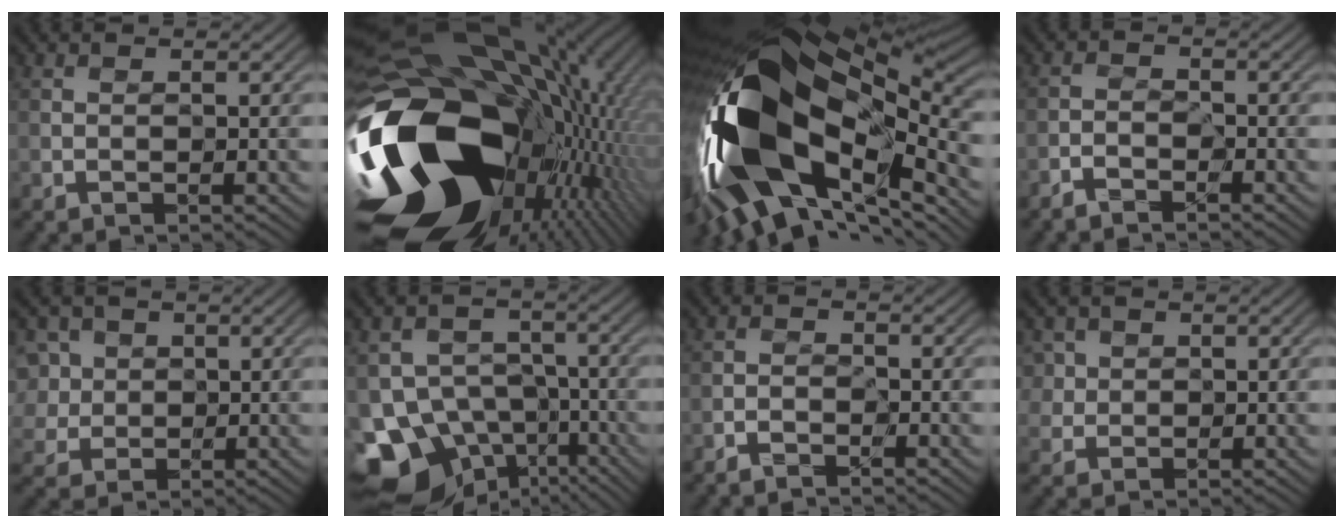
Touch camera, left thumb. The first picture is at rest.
{"total": 21.9, "force": [-3.6, 14.8, 15.7], "torque": [-0.352, -0.048, -0.035]}
{"total": 20.6, "force": [-4.9, 10.7, 16.9], "torque": [-0.353, -0.038, -0.077]}
{"total": 2.3, "force": [-2.1, 0.4, 0.7], "torque": [-0.015, 0.005, -0.045]}
{"total": 5.2, "force": [0.9, 4.7, 2.2], "torque": [-0.083, 0.013, 0.006]}
{"total": 14.4, "force": [-8.9, 10.3, 4.6], "torque": [-0.113, -0.036, -0.137]}
{"total": 1.9, "force": [-1.8, 0.3, 0.6], "torque": [-0.011, 0.004, -0.037]}
{"total": 3.3, "force": [1.2, 2.9, 1.0], "torque": [-0.045, 0.002, 0.027]}